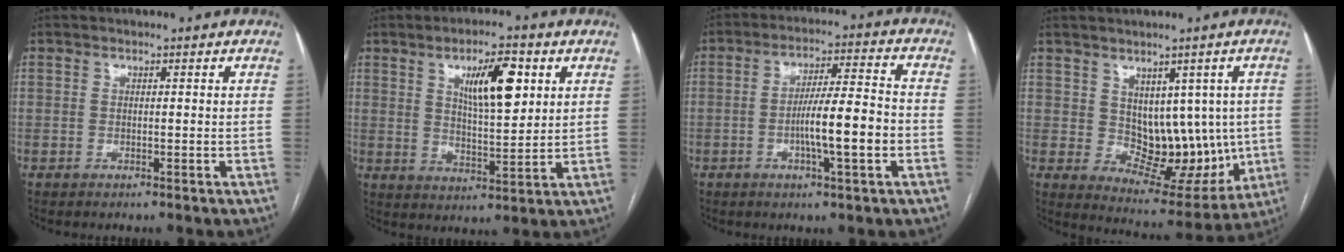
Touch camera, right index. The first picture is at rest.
{"total": 9.8, "force": [3.9, 2.6, 8.6], "torque": [-0.144, 0.004, 0.070]}
{"total": 9.9, "force": [-2.5, 0.8, 9.5], "torque": [-0.163, 0.009, -0.041]}
{"total": 10.8, "force": [0.5, 7.1, 8.1], "torque": [-0.088, 0.012, 0.037]}